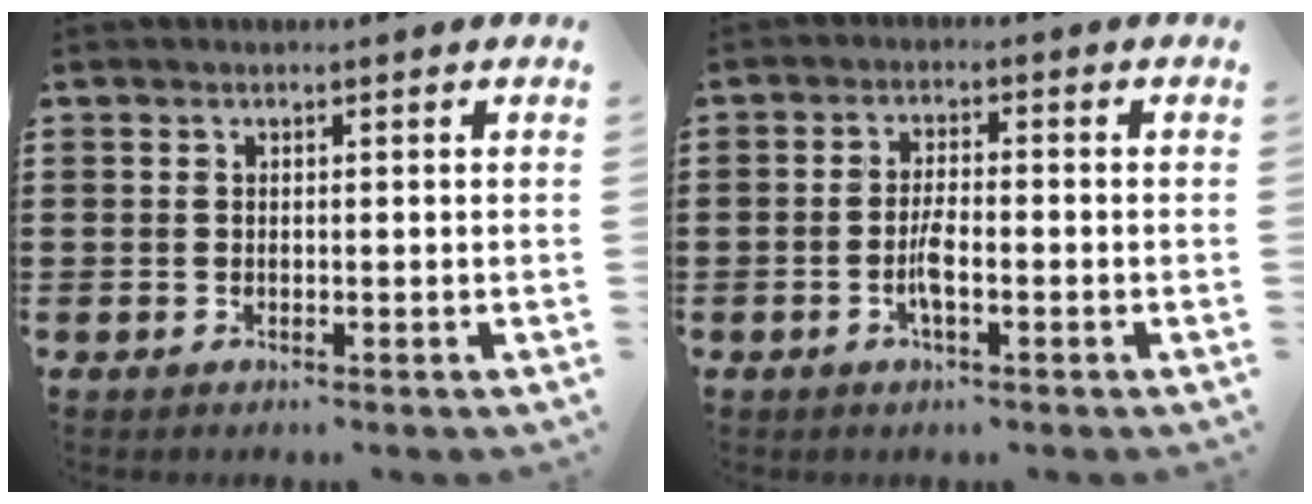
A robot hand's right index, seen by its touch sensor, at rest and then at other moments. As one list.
[{"total": 3.5, "force": [-1.2, 0.9, 3.1], "torque": [-0.070, -0.003, -0.026]}]